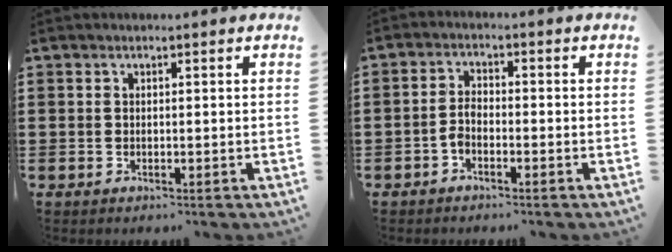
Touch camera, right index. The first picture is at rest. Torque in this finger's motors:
{"motor_torque": [1.13, 1.01, 0.05, 0.06]}